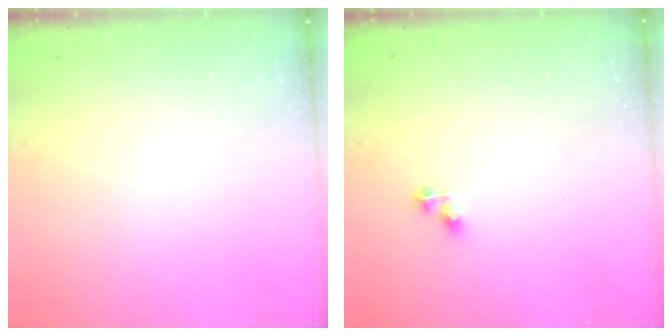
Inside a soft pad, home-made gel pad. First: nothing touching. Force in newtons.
{"total": 2.8, "press": 2.8, "slide": 0.4}